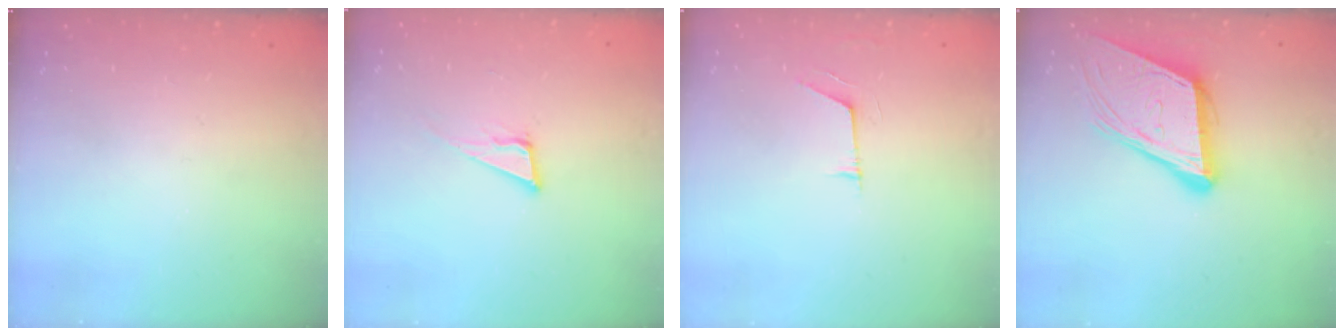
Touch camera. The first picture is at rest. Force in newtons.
{"total": 7.4, "press": 6.9, "slide": 2.6}
{"total": 4.4, "press": 4.3, "slide": 0.7}
{"total": 14.7, "press": 14.2, "slide": 3.9}